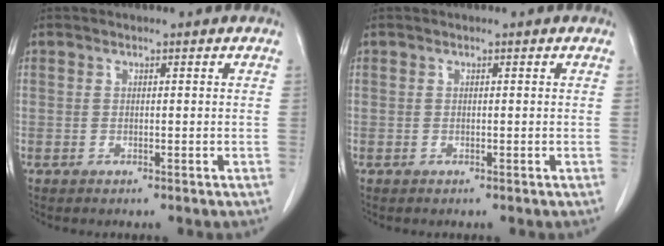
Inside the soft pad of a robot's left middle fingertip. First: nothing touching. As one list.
[{"total": 0.0}]